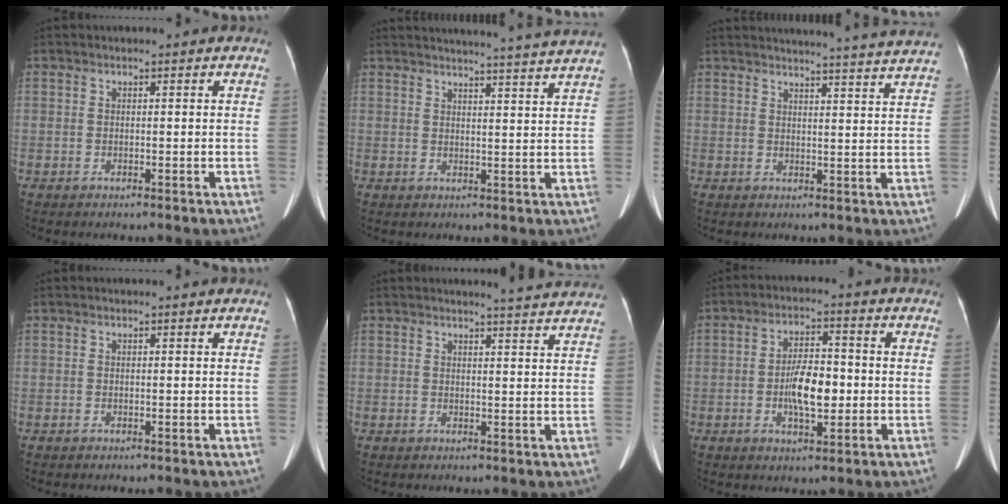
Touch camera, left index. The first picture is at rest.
{"total": 14.9, "force": [14.1, -1.8, 4.5], "torque": [-0.069, -0.041, 0.161]}
{"total": 19.0, "force": [18.2, -1.1, 5.4], "torque": [-0.080, -0.038, 0.213]}
{"total": 0.0}
{"total": 6.1, "force": [5.9, -0.4, 1.6], "torque": [-0.027, -0.005, 0.054]}
{"total": 7.1, "force": [-1.1, 2.7, 6.5], "torque": [-0.125, 0.008, -0.019]}